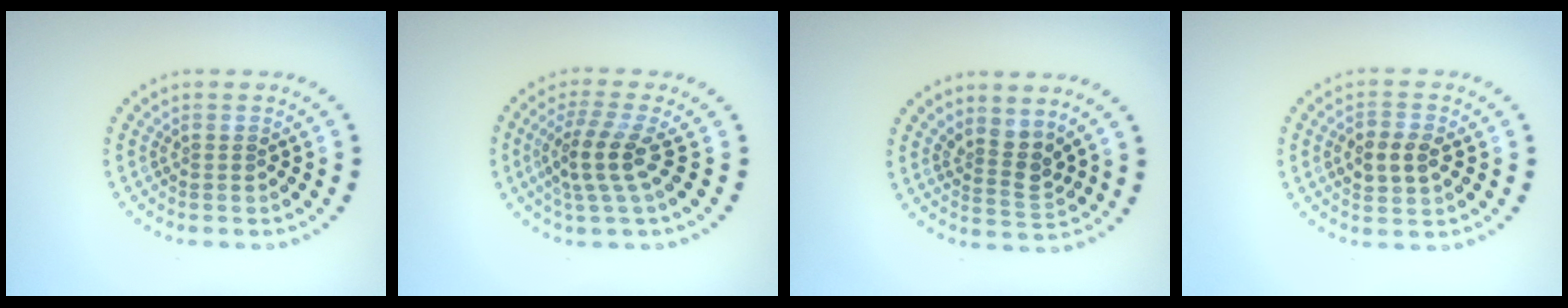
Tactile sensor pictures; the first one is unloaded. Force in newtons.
{"total": 3.5, "press": 2.9, "slide": 2.1}
{"total": 2.5, "press": 1.9, "slide": 1.6}
{"total": 3.0, "press": 3.0, "slide": 0.2}